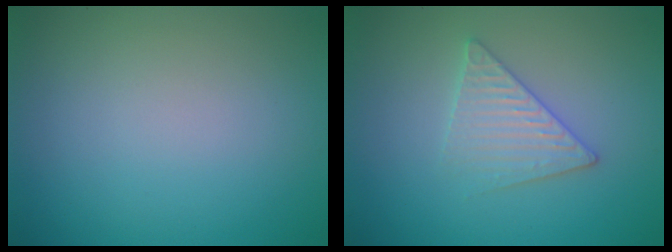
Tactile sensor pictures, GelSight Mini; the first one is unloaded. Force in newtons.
{"total": 3.0, "press": 3.0, "slide": 0.3}